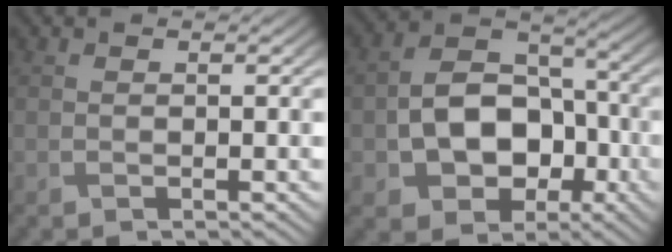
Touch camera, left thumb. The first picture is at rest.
{"total": 10.2, "force": [-2.6, 7.4, 6.6], "torque": [-0.117, -0.003, -0.051]}